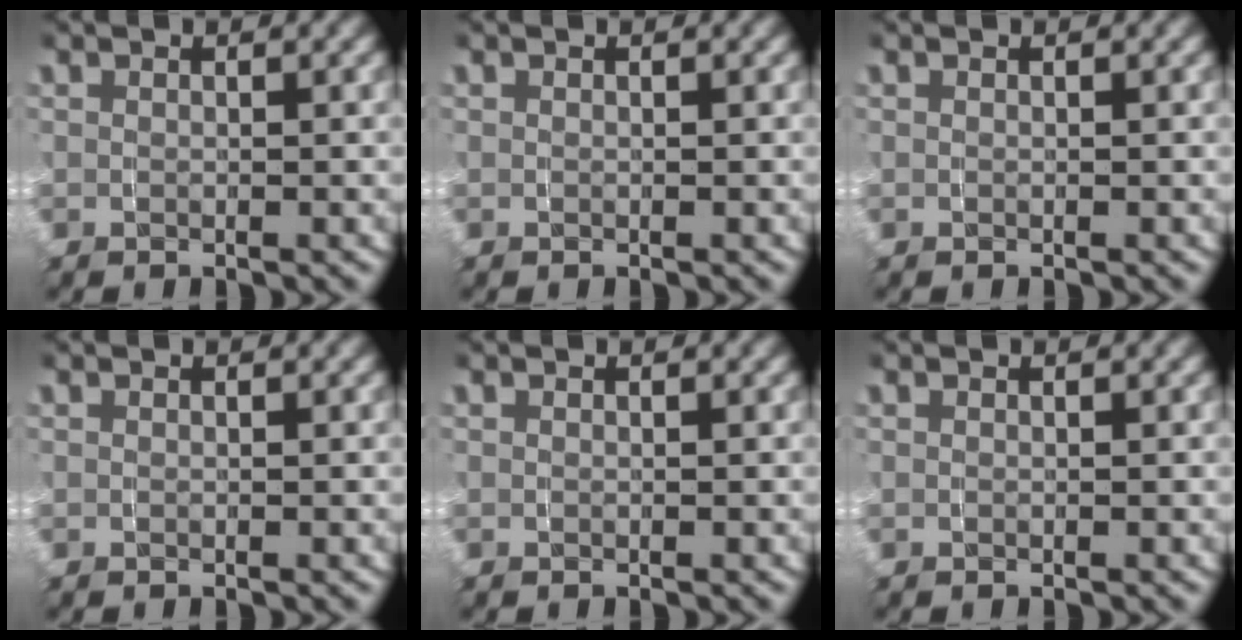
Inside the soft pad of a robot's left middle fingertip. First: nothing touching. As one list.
[{"total": 0.0}, {"total": 0.0}, {"total": 0.0}, {"total": 0.0}, {"total": 0.0}]